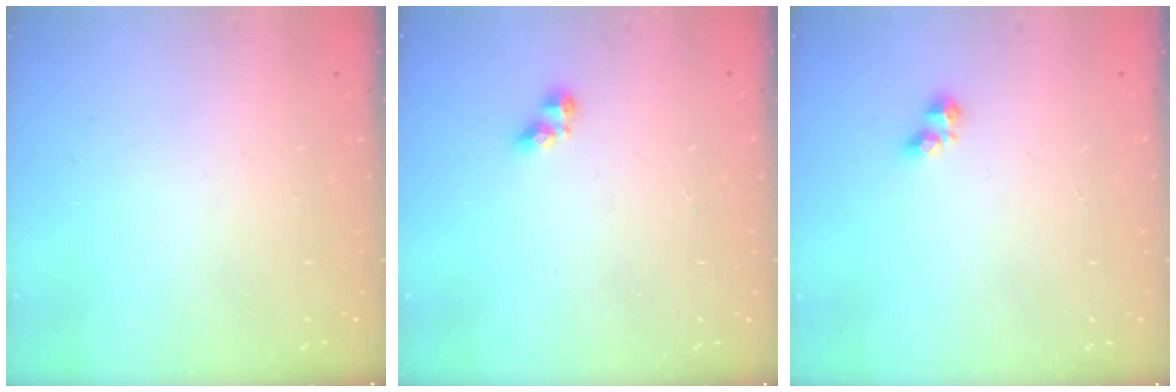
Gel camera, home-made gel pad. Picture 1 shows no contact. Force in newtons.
{"total": 3.4, "press": 3.4, "slide": 0.5}
{"total": 2.6, "press": 2.5, "slide": 0.5}